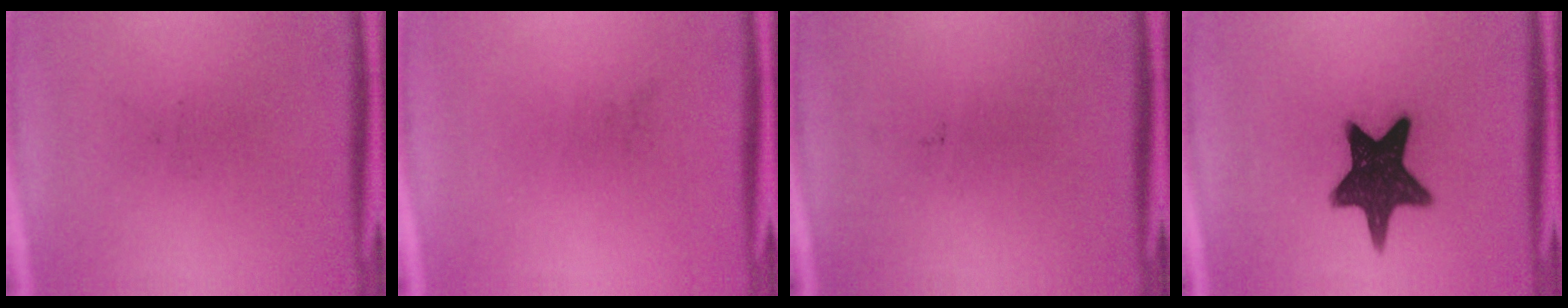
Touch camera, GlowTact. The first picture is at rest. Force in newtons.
{"total": 0.0}
{"total": 0.0}
{"total": 15.5}